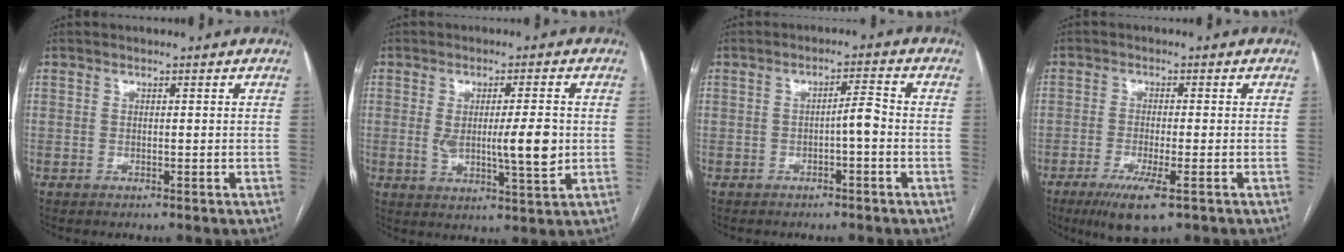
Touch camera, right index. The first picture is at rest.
{"total": 8.1, "force": [0.0, 1.6, 7.9], "torque": [-0.127, -0.008, 0.008]}
{"total": 2.9, "force": [-0.9, 0.4, 2.7], "torque": [-0.040, 0.007, -0.015]}
{"total": 6.8, "force": [-3.8, 0.8, 5.6], "torque": [-0.104, -0.019, -0.063]}